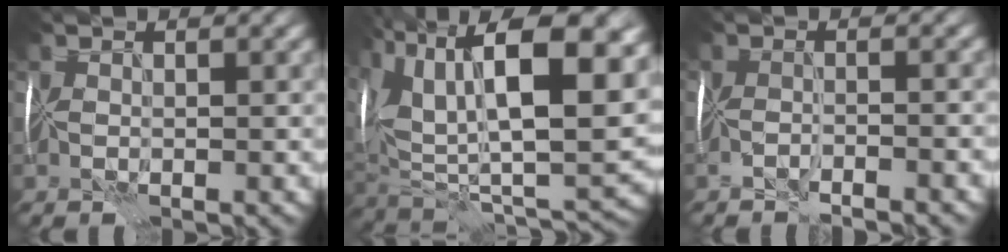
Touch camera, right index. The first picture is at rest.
{"total": 17.1, "force": [6.2, 7.5, 14.1], "torque": [-0.258, 0.030, 0.118]}
{"total": 2.8, "force": [-2.6, -0.8, 0.4], "torque": [-0.008, -0.002, -0.043]}